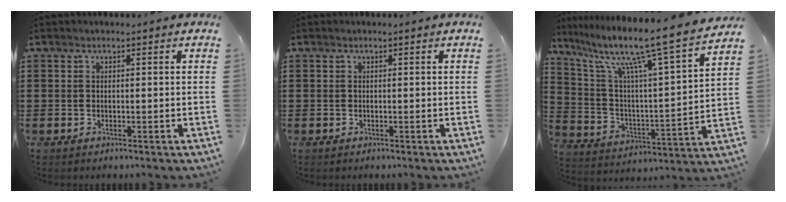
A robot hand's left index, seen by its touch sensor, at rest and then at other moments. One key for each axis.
{"total": 0.0}
{"total": 12.0, "fx": 9.4, "fy": 0.2, "fz": 7.5, "tx": -0.163, "ty": -0.072, "tz": 0.143}